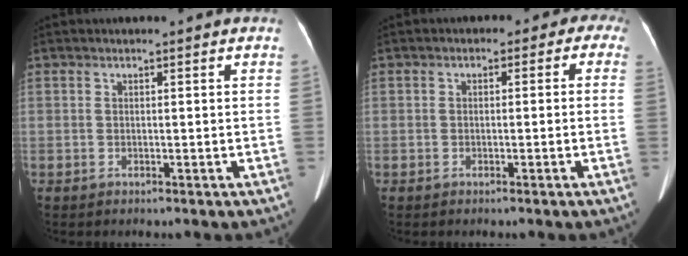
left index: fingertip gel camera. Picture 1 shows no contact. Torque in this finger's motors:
{"motor_torque": [0.90, -1.02, 0.03, 0.03]}